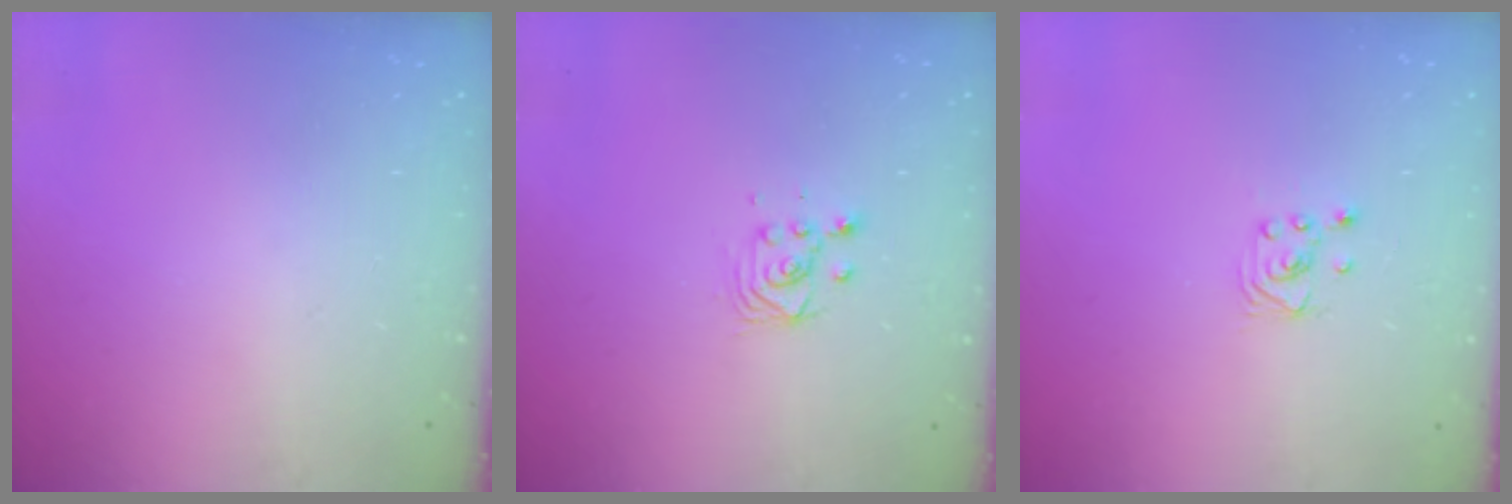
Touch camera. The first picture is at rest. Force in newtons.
{"total": 3.1, "press": 3.1, "slide": 0.3}
{"total": 1.6, "press": 1.6, "slide": 0.0}